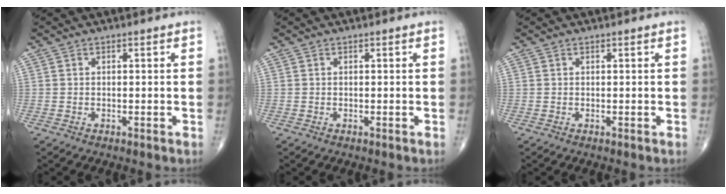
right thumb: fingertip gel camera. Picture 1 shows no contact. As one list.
[{"total": 0.0}, {"total": 0.0}]